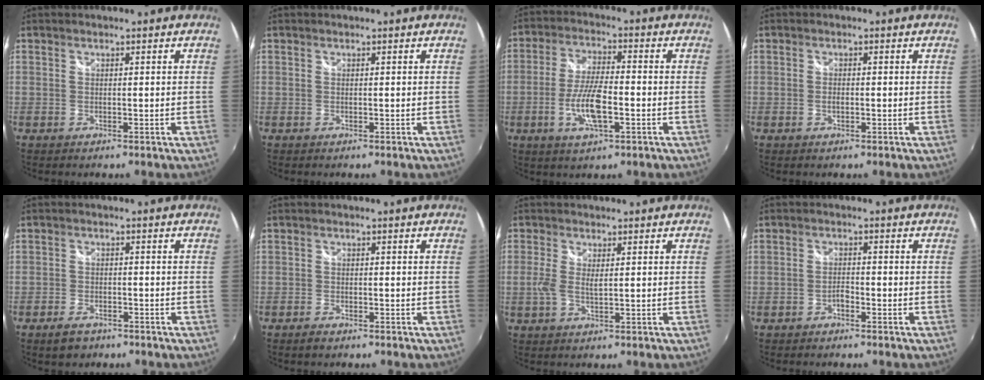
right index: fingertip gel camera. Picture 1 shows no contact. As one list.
[{"total": 0.0}, {"total": 9.0, "force": [-2.8, 2.7, 8.1], "torque": [-0.165, -0.004, -0.054]}, {"total": 1.1, "force": [-0.3, 0.7, 0.8], "torque": [-0.017, -0.001, -0.007]}, {"total": 4.0, "force": [-2.9, 2.3, 1.5], "torque": [-0.043, 0.001, -0.047]}, {"total": 1.6, "force": [-1.3, 0.7, 0.6], "torque": [-0.017, -0.002, -0.027]}, {"total": 3.1, "force": [0.2, 1.0, 3.0], "torque": [-0.066, -0.003, 0.000]}, {"total": 1.6, "force": [-1.3, 0.6, 0.8], "torque": [-0.016, 0.001, -0.025]}]